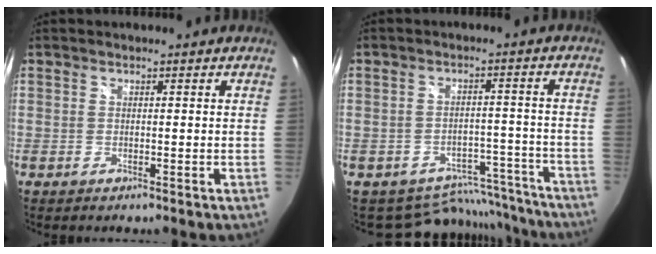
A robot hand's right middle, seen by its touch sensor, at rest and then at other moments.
{"total": 11.9, "force": [-10.6, 5.2, 1.3], "torque": [-0.017, 0.037, -0.125]}